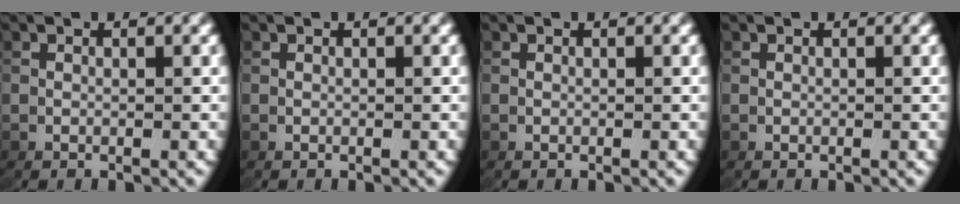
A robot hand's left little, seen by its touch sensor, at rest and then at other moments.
{"total": 0.0}
{"total": 0.0}
{"total": 0.0}